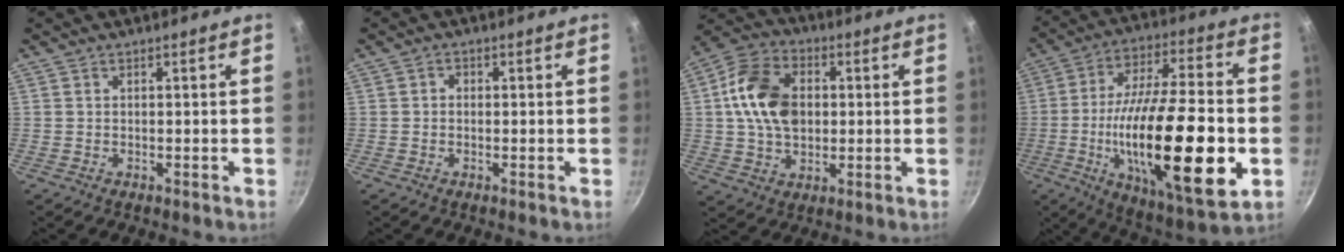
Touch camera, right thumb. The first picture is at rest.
{"total": 1.3, "force": [0.0, 1.1, 0.7], "torque": [-0.009, 0.006, -0.003]}
{"total": 14.5, "force": [1.6, 10.3, 10.1], "torque": [-0.157, 0.013, 0.015]}
{"total": 29.7, "force": [-6.2, 9.4, 27.4], "torque": [-0.450, 0.014, -0.095]}